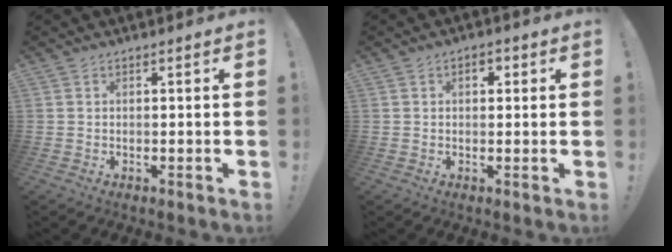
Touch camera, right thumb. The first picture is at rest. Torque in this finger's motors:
{"motor_torque": [0.21, 0.51, 0.29, -0.03, 0.00]}